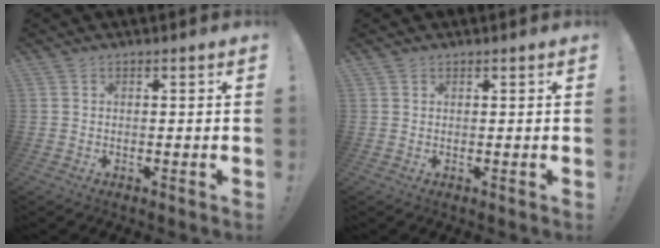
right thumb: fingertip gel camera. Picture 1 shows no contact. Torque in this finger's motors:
{"motor_torque": [-0.11, -0.03, -0.20, 0.03, 0.10]}